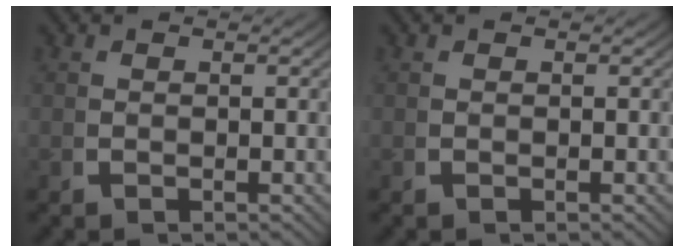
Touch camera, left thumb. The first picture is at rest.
{"total": 0.0}